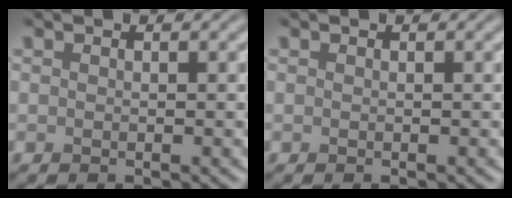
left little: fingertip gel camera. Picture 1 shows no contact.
{"total": 0.0}